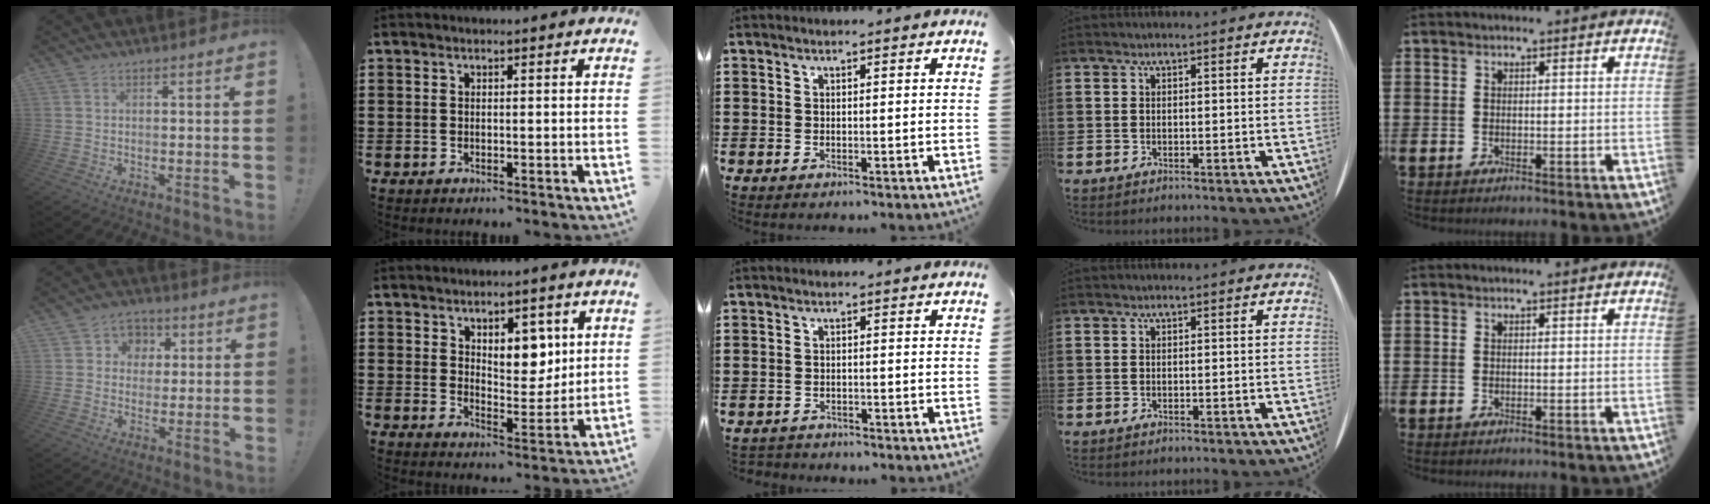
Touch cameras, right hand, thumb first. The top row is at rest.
{"thumb": {"total": 6.8, "force": [0.8, 6.6, 1.6], "torque": [-0.010, 0.001, 0.018]}, "index": {"total": 6.4, "force": [3.3, 3.8, 4.0], "torque": [-0.059, -0.009, 0.053]}, "middle": {"total": 1.5, "force": [-1.5, 0.4, -0.2], "torque": [-0.001, 0.002, -0.033]}}